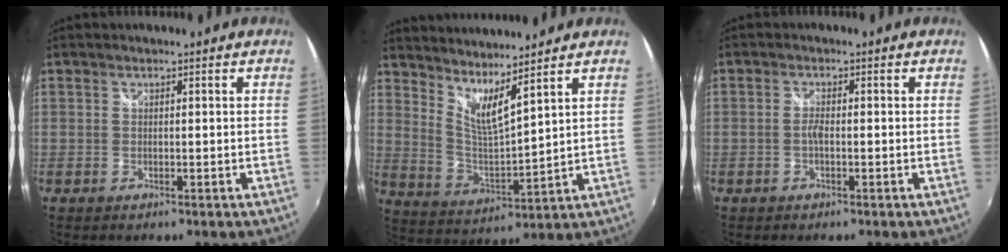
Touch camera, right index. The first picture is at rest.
{"total": 8.3, "force": [6.8, 0.1, 4.8], "torque": [-0.079, -0.018, 0.125]}
{"total": 1.7, "force": [-0.5, 0.4, 1.5], "torque": [-0.032, 0.001, -0.011]}